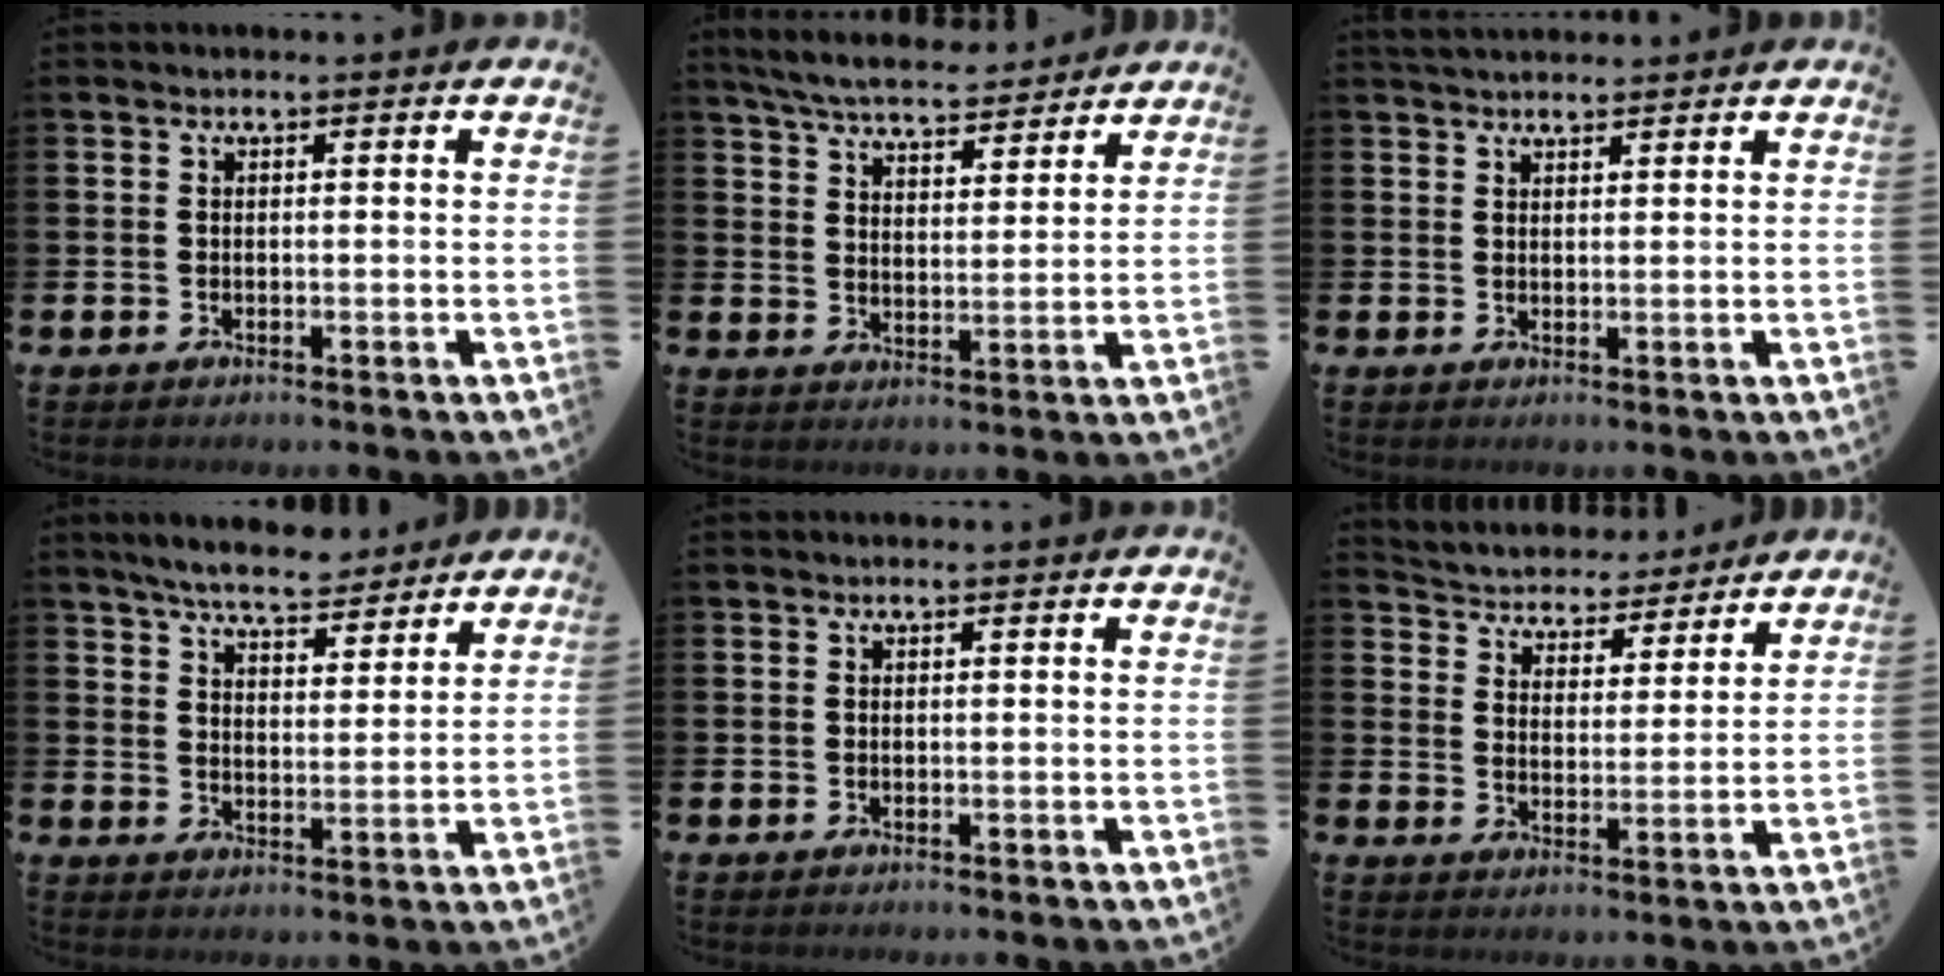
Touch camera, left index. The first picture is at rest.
{"total": 6.4, "force": [6.2, 1.1, 1.5], "torque": [-0.047, -0.033, 0.109]}
{"total": 2.5, "force": [2.4, 0.7, 0.5], "torque": [-0.003, -0.009, 0.042]}
{"total": 6.6, "force": [6.3, 1.3, 1.6], "torque": [-0.049, -0.026, 0.112]}
{"total": 0.0}
{"total": 4.7, "force": [4.4, 1.6, -0.4], "torque": [-0.015, -0.041, 0.072]}